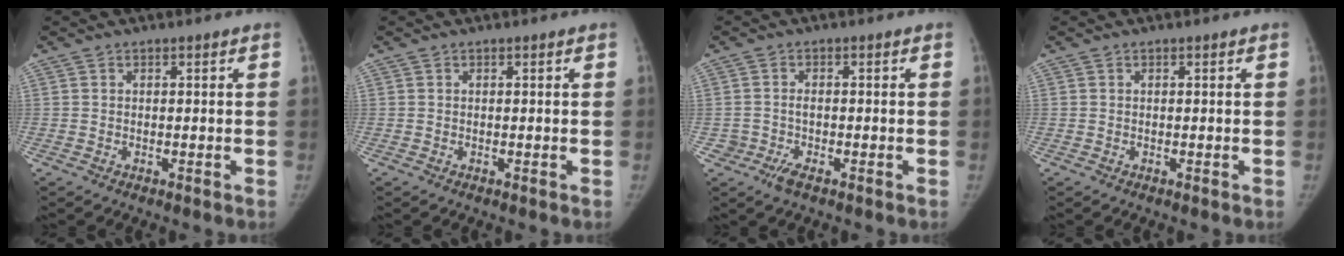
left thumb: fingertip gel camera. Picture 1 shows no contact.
{"total": 0.0}
{"total": 2.8, "force": [-1.5, 1.5, 1.9], "torque": [-0.037, 0.008, -0.024]}
{"total": 0.0}